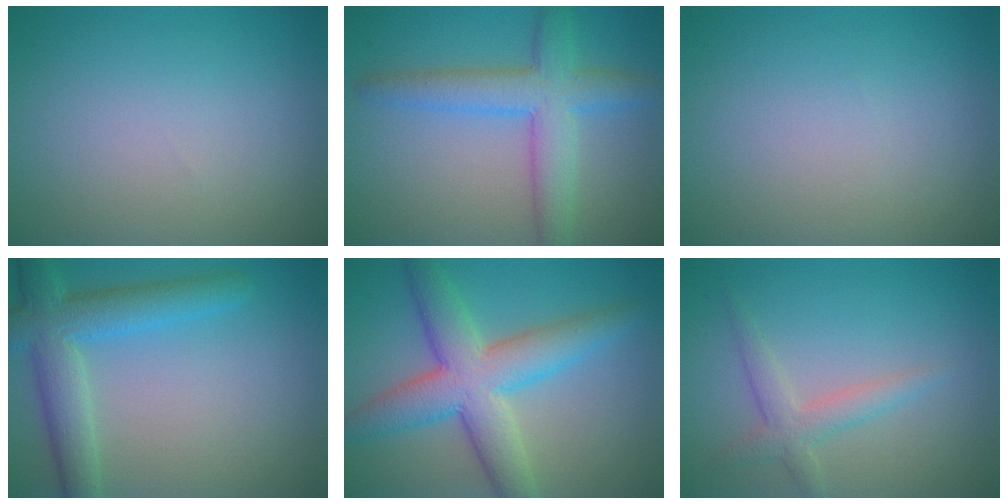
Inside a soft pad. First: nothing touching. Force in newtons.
{"total": 5.6, "press": 5.6, "slide": 0.3}
{"total": 0.0}
{"total": 5.6, "press": 5.6, "slide": 0.2}
{"total": 7.6, "press": 7.6, "slide": 0.1}
{"total": 2.4, "press": 2.4, "slide": 0.1}